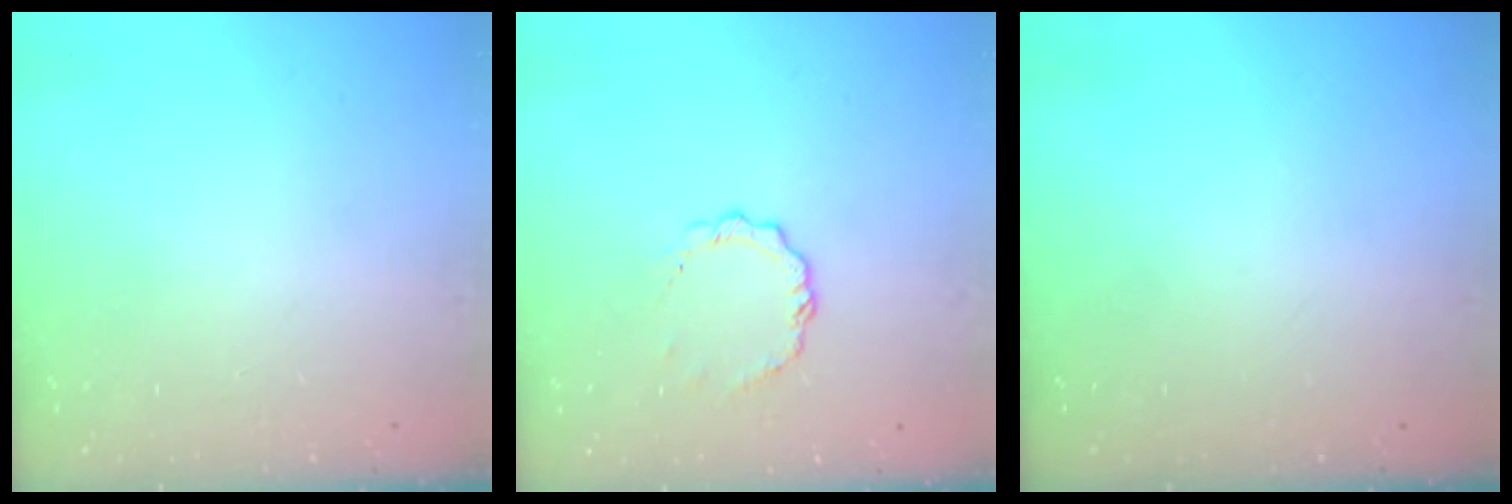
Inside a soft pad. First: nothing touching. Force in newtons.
{"total": 6.3, "press": 6.3, "slide": 0.5}
{"total": 0.0}